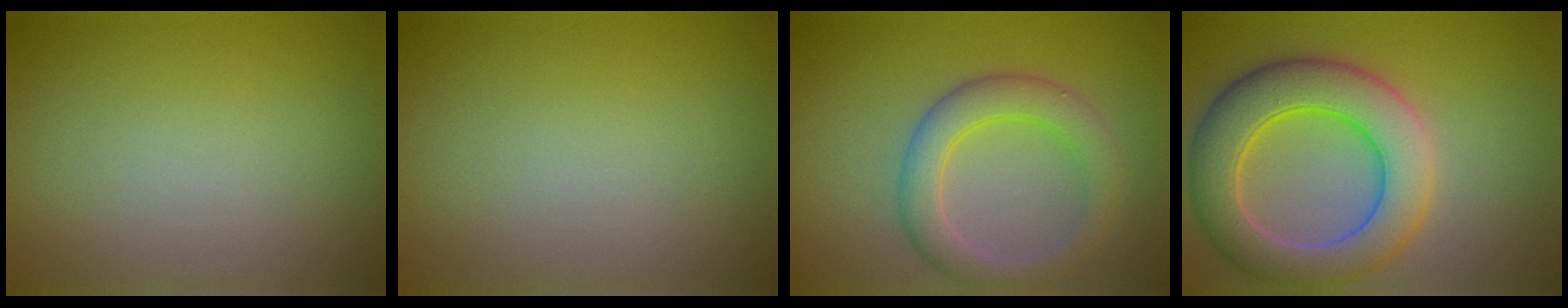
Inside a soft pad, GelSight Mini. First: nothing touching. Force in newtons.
{"total": 0.0}
{"total": 4.4, "press": 4.4, "slide": 0.2}
{"total": 7.9, "press": 7.9, "slide": 0.5}